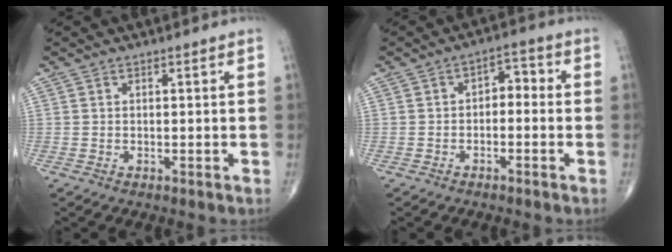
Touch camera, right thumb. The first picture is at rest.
{"total": 3.8, "force": [-0.7, 2.4, 2.9], "torque": [-0.026, 0.027, -0.022]}